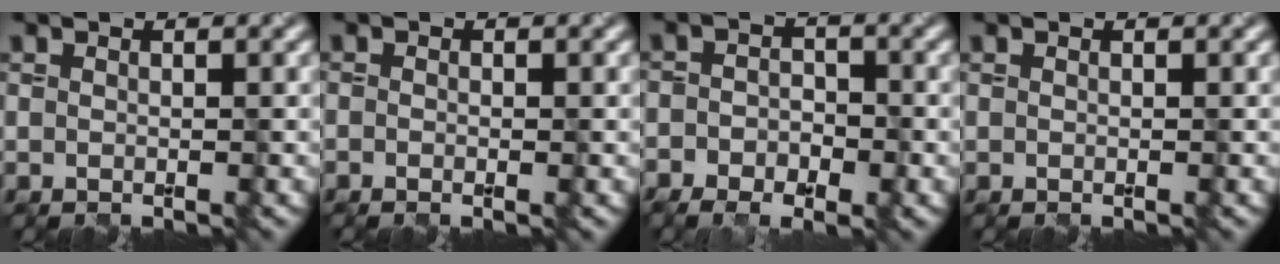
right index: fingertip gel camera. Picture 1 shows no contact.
{"total": 1.0, "force": [-0.9, -0.5, -0.2], "torque": [0.000, 0.004, -0.006]}
{"total": 3.9, "force": [-2.7, 2.1, 1.8], "torque": [-0.022, 0.002, -0.039]}
{"total": 0.0}